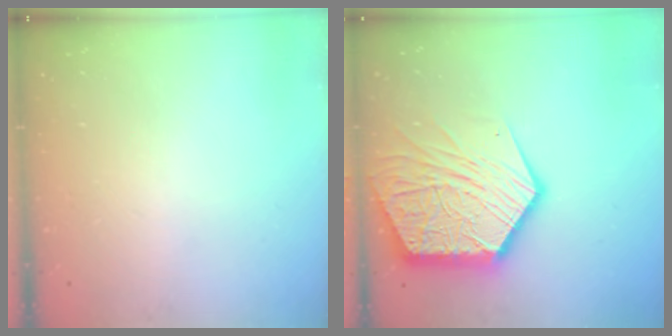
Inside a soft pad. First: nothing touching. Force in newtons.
{"total": 23.6, "press": 23.5, "slide": 2.3}